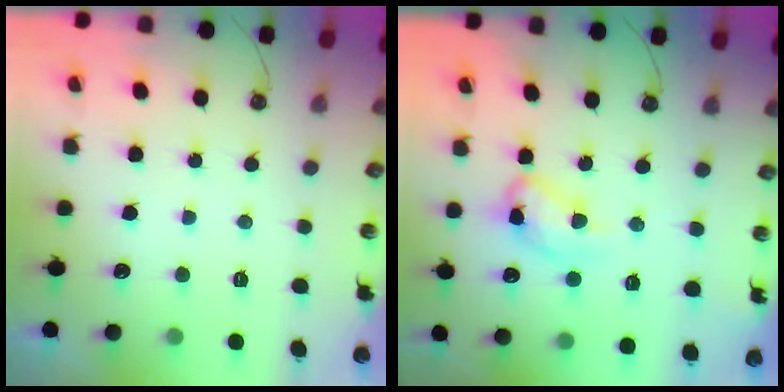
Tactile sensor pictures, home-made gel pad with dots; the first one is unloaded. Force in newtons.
{"total": 12.6, "press": 12.6, "slide": 1.1}